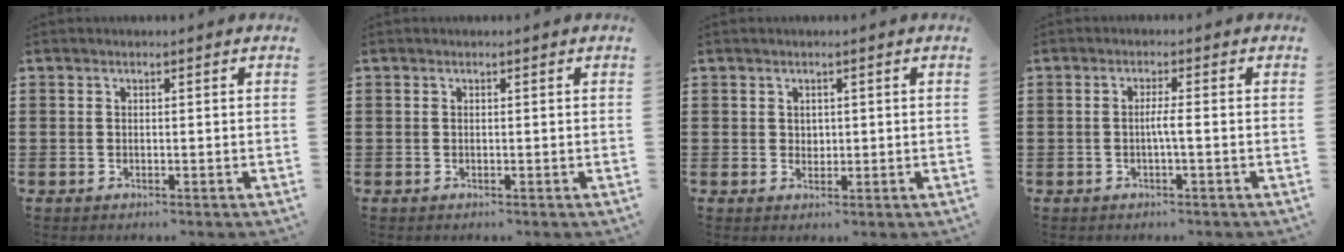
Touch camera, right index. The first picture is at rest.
{"total": 0.0}
{"total": 1.2, "force": [0.6, 1.0, 0.2], "torque": [-0.007, 0.004, 0.013]}
{"total": 2.0, "force": [-0.6, -0.1, 2.0], "torque": [-0.042, -0.006, -0.014]}